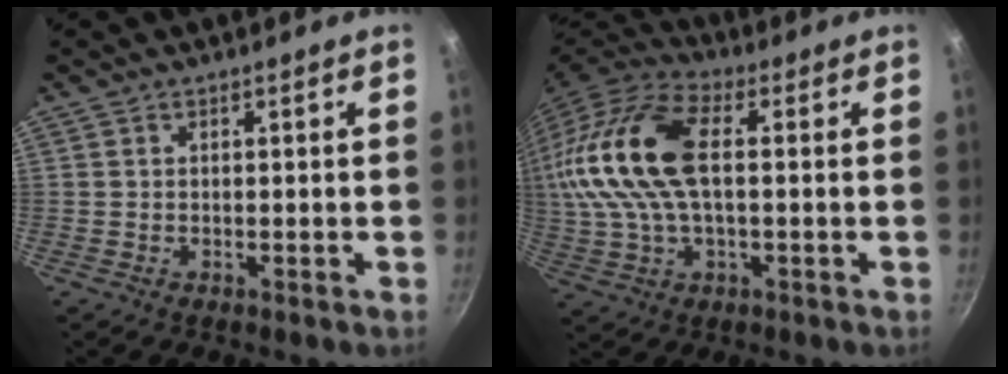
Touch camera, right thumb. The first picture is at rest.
{"total": 19.5, "force": [2.4, 10.2, 16.4], "torque": [-0.333, 0.029, 0.035]}